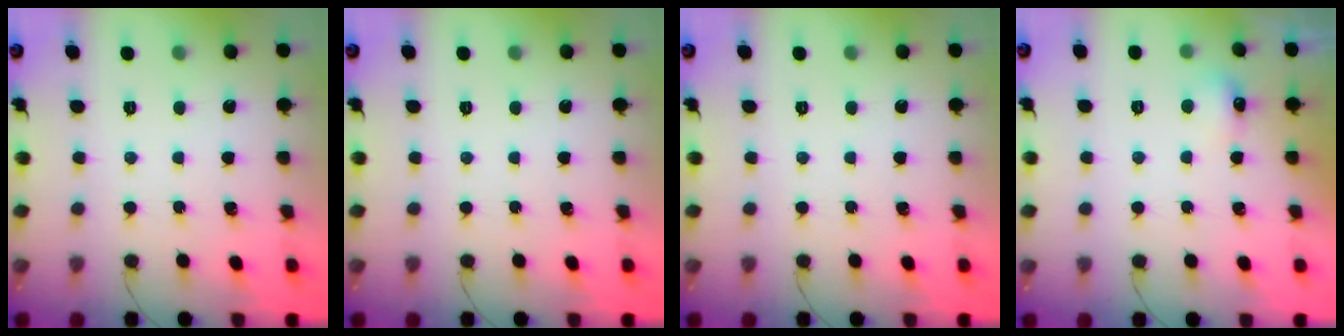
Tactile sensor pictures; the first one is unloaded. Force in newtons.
{"total": 0.0}
{"total": 0.0}
{"total": 4.8, "press": 4.7, "slide": 1.1}